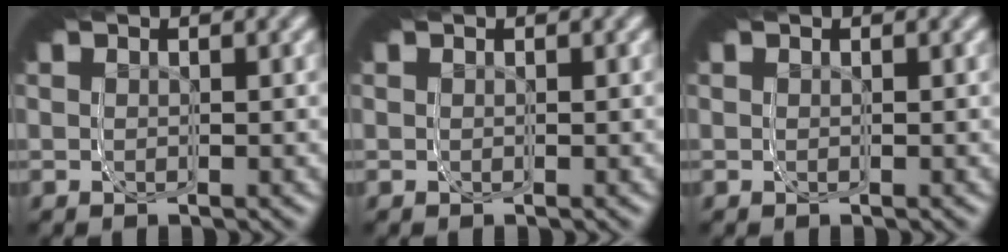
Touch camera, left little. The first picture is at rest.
{"total": 0.0}
{"total": 0.0}